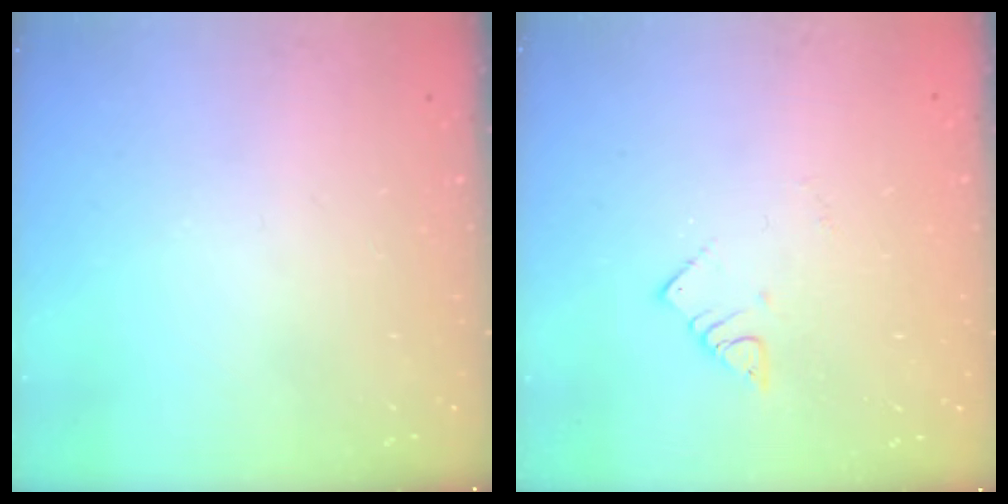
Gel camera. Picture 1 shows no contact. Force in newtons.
{"total": 2.4, "press": 2.3, "slide": 0.5}